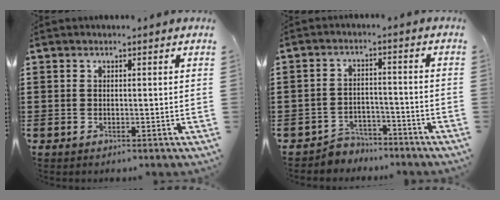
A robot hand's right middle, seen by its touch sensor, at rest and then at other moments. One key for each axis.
{"total": 3.9, "fx": -3.8, "fy": 0.9, "fz": -0.1, "tx": -0.006, "ty": 0.005, "tz": -0.082}